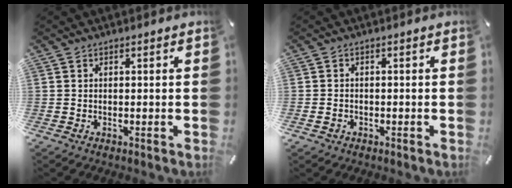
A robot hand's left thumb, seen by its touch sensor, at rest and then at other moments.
{"total": 1.7, "force": [-0.7, 1.4, 0.6], "torque": [-0.013, 0.002, -0.014]}